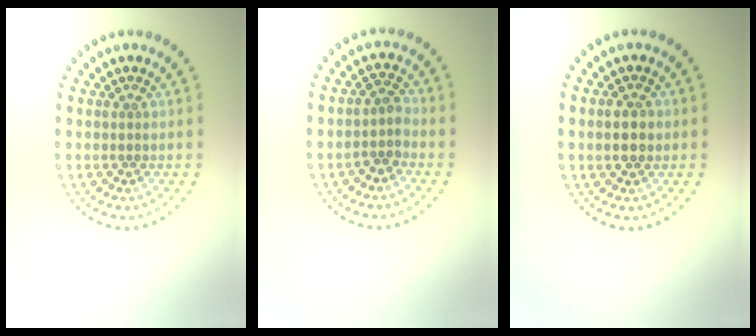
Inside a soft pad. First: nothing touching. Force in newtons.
{"total": 1.8, "press": 1.5, "slide": 1.1}
{"total": 2.7, "press": 2.7, "slide": 0.1}